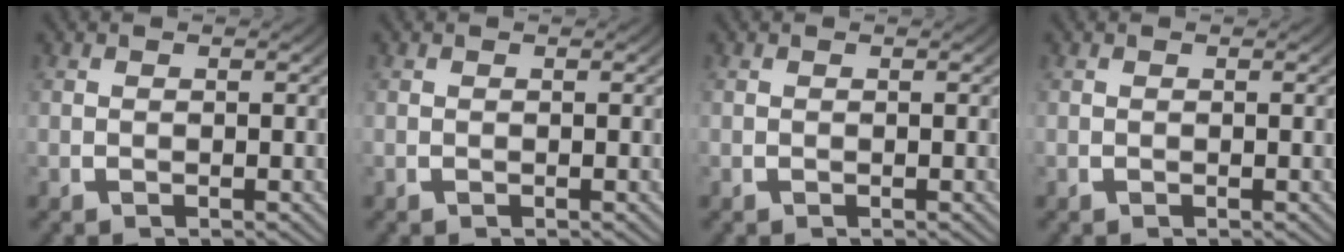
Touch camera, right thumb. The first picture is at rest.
{"total": 0.0}
{"total": 0.0}
{"total": 0.0}